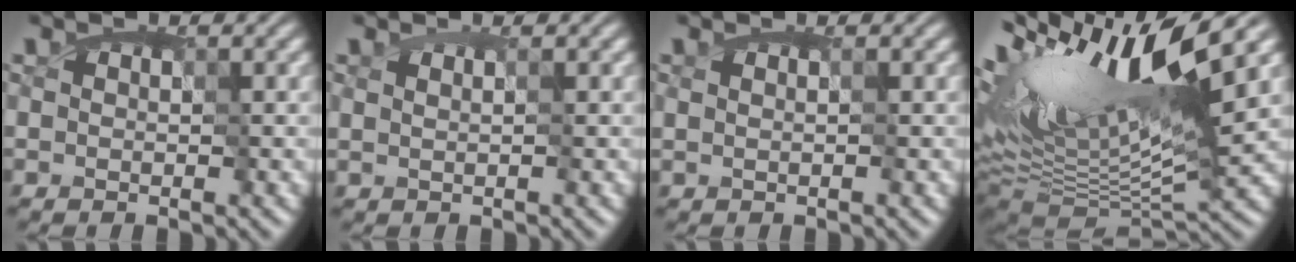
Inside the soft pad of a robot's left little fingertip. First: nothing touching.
{"total": 0.0}
{"total": 0.0}
{"total": 13.9, "force": [4.0, 3.8, 12.7], "torque": [-0.243, 0.024, 0.079]}